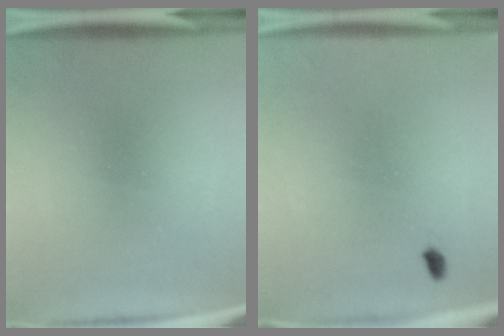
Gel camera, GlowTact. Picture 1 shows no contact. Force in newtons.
{"total": 1.1}